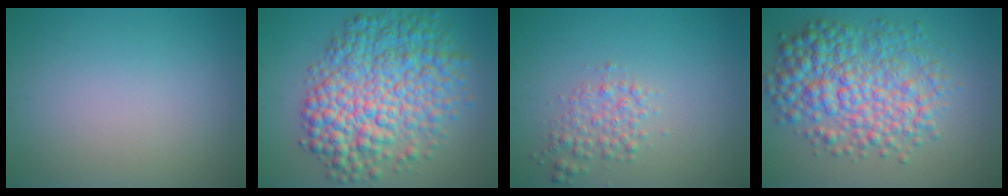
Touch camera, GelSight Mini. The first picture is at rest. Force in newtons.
{"total": 9.8, "press": 9.8, "slide": 0.1}
{"total": 2.2, "press": 2.2, "slide": 0.0}
{"total": 7.9, "press": 7.9, "slide": 0.1}